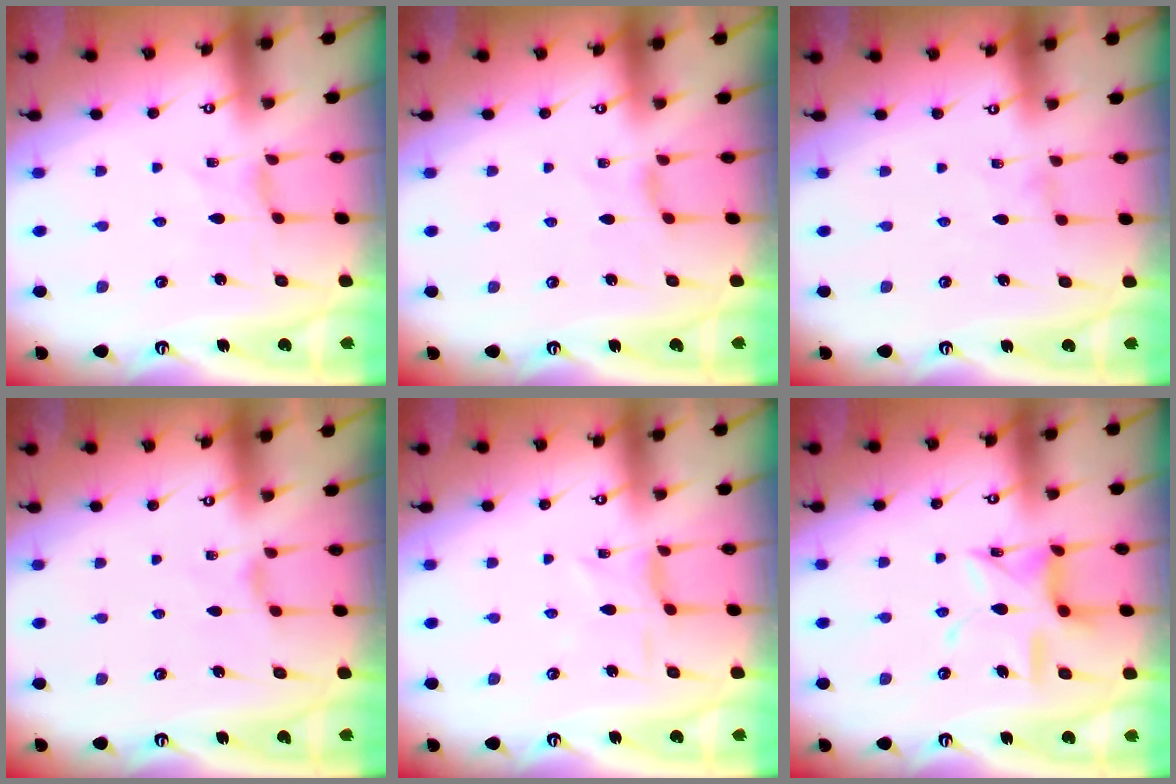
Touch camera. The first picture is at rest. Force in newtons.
{"total": 0.8, "press": 0.8, "slide": 0.3}
{"total": 0.0}
{"total": 1.7, "press": 1.7, "slide": 0.4}
{"total": 2.4, "press": 2.4, "slide": 0.6}
{"total": 13.5, "press": 13.5, "slide": 1.2}